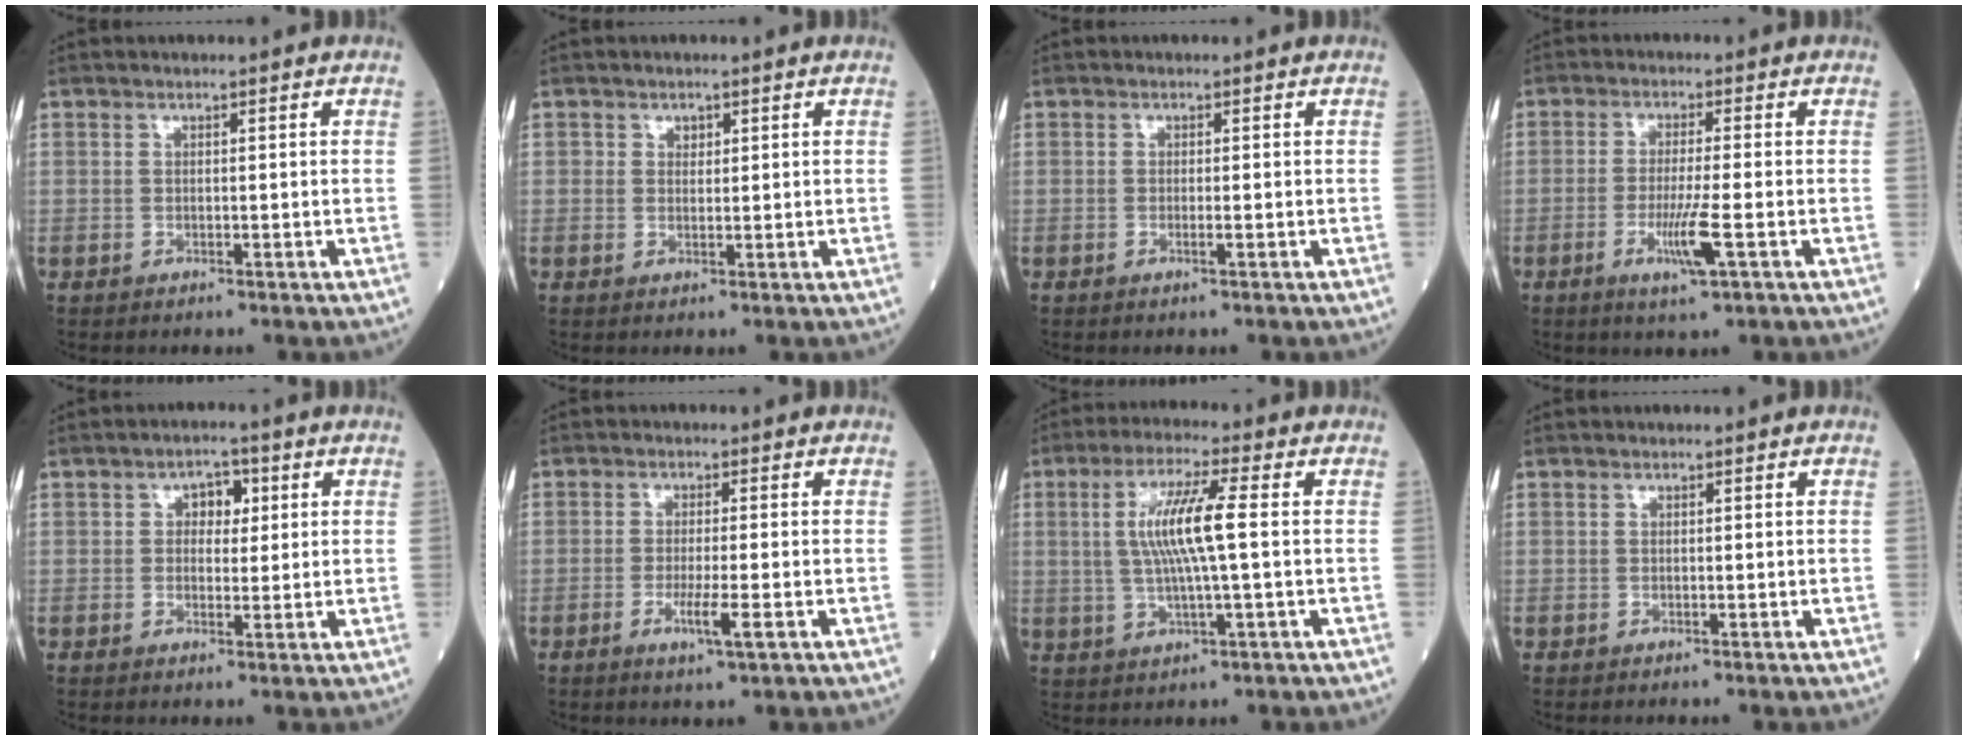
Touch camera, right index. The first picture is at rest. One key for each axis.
{"total": 1.3, "fx": 0.6, "fy": 1.0, "fz": 0.5, "tx": -0.001, "ty": 0.000, "tz": 0.008}
{"total": 0.7, "fx": -0.3, "fy": -0.1, "fz": 0.7, "tx": -0.013, "ty": 0.000, "tz": -0.006}
{"total": 5.8, "fx": -2.1, "fy": -0.2, "fz": 5.4, "tx": -0.104, "ty": -0.014, "tz": -0.040}
{"total": 3.5, "fx": 1.0, "fy": 2.3, "fz": 2.4, "tx": -0.029, "ty": 0.010, "tz": 0.013}
{"total": 4.2, "fx": -1.6, "fy": 0.0, "fz": 3.9, "tx": -0.071, "ty": -0.009, "tz": -0.028}
{"total": 8.9, "fx": 1.0, "fy": 0.3, "fz": 8.8, "tx": -0.176, "ty": 0.005, "tz": 0.018}
{"total": 0.0}